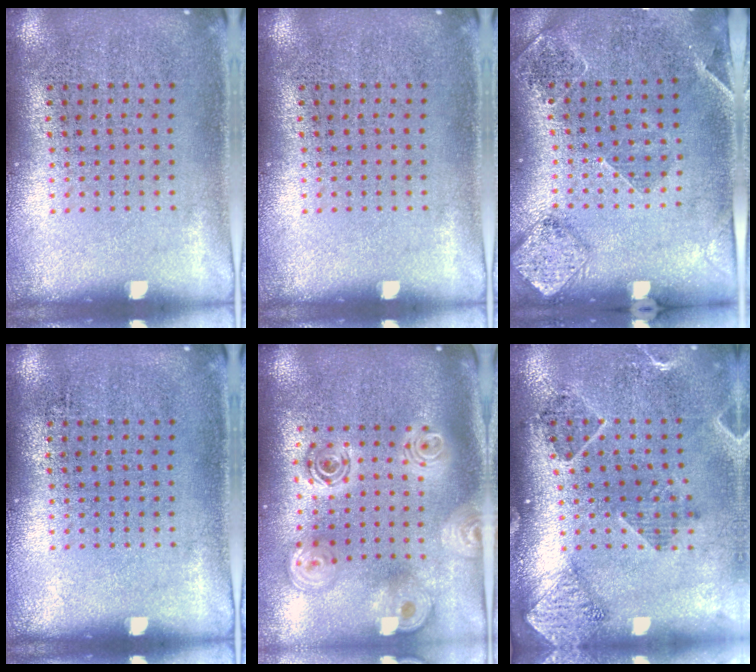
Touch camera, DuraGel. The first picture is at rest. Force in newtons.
{"total": 0.0}
{"total": 1.6, "press": 1.5, "slide": 0.3}
{"total": 0.0}
{"total": 2.5, "press": 1.9, "slide": 1.6}
{"total": 1.4, "press": 1.4, "slide": 0.1}